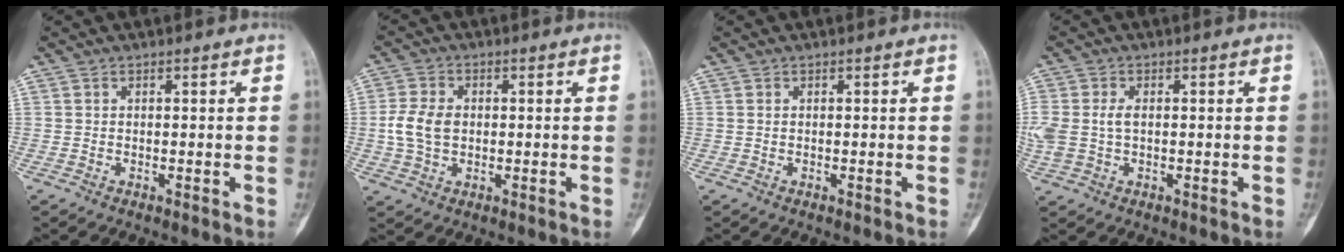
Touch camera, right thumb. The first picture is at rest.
{"total": 6.6, "force": [0.0, 4.6, 4.7], "torque": [-0.098, 0.007, 0.000]}
{"total": 0.0}
{"total": 6.3, "force": [0.1, 4.1, 4.8], "torque": [-0.131, 0.013, 0.005]}